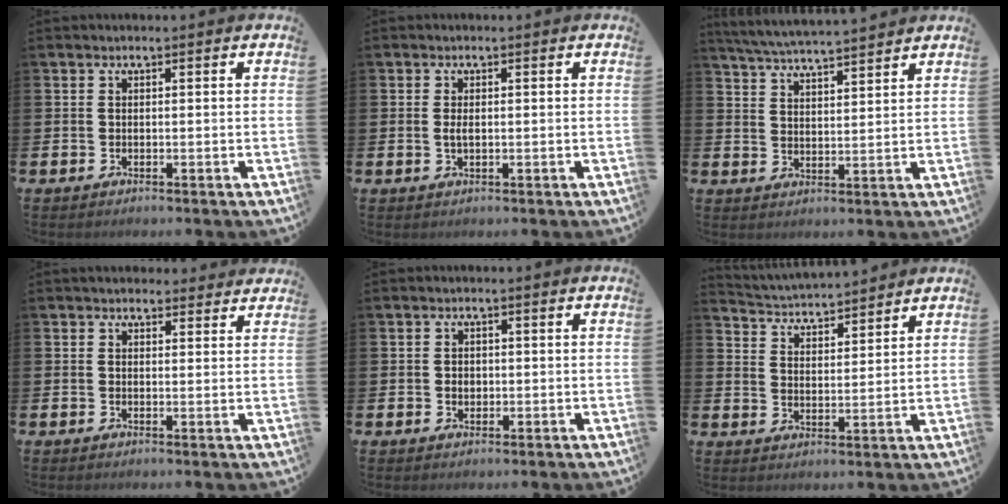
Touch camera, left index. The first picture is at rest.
{"total": 1.5, "force": [0.0, 0.6, 1.3], "torque": [-0.018, 0.000, -0.003]}
{"total": 5.5, "force": [5.4, -0.1, 1.0], "torque": [-0.039, -0.031, 0.097]}
{"total": 2.3, "force": [2.2, 0.7, 0.1], "torque": [0.004, -0.009, 0.039]}
{"total": 1.3, "force": [0.1, 1.1, 0.7], "torque": [0.001, 0.003, -0.004]}
{"total": 4.1, "force": [4.1, 0.5, -0.2], "torque": [-0.016, -0.033, 0.069]}